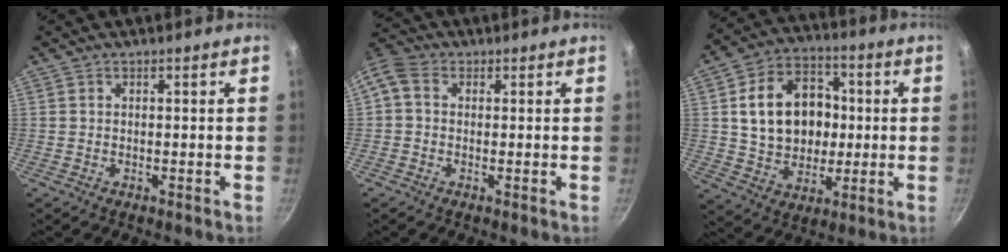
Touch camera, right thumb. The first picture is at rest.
{"total": 5.8, "force": [0.5, 4.7, 3.4], "torque": [-0.081, 0.021, -0.005]}
{"total": 17.1, "force": [1.5, 13.3, 10.6], "torque": [-0.141, 0.024, 0.030]}